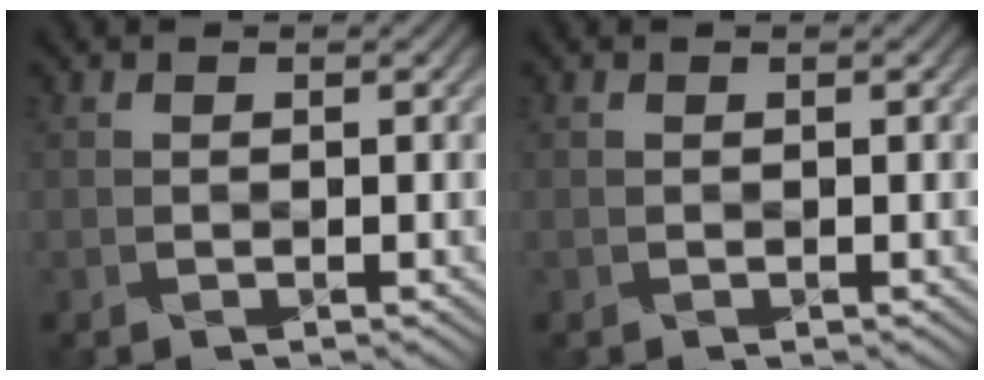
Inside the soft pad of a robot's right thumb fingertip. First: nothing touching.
{"total": 0.0}